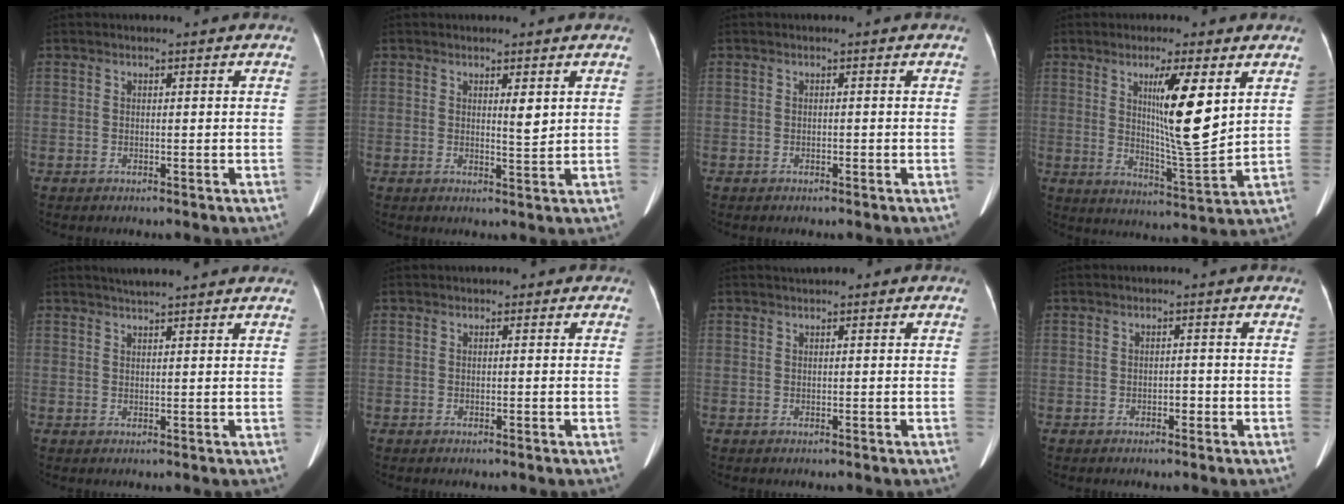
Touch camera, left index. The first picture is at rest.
{"total": 2.1, "force": [1.0, 0.3, 1.8], "torque": [-0.031, -0.008, 0.017]}
{"total": 0.0}
{"total": 10.5, "force": [3.6, 0.5, 9.8], "torque": [-0.163, -0.021, 0.062]}
{"total": 6.5, "force": [5.8, 0.3, 2.9], "torque": [-0.042, 0.026, 0.076]}
{"total": 0.7, "force": [0.2, 0.6, 0.2], "torque": [0.002, 0.007, 0.000]}
{"total": 1.5, "force": [1.1, 0.6, 0.9], "torque": [-0.015, 0.017, 0.015]}
{"total": 1.1, "force": [-0.5, 0.6, 0.7], "torque": [-0.010, 0.002, -0.007]}